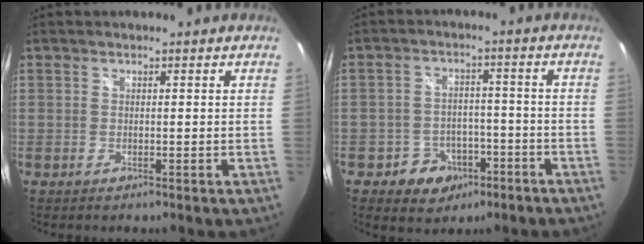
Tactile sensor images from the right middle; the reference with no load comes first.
{"total": 7.7, "force": [-4.1, 6.2, 2.2], "torque": [-0.060, 0.020, -0.044]}